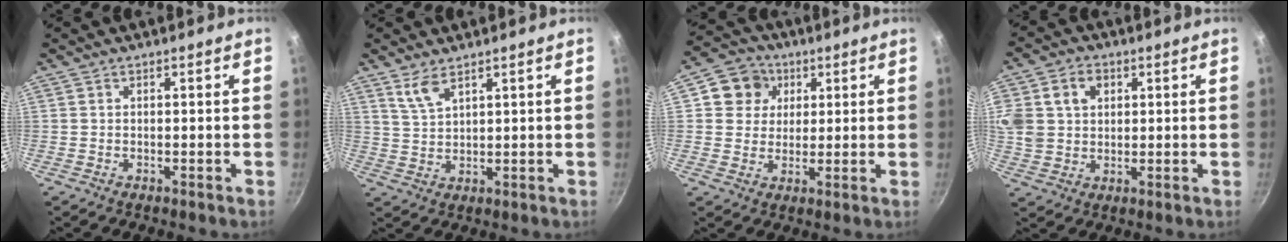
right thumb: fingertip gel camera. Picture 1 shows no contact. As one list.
[{"total": 4.3, "force": [3.0, 1.5, 2.7], "torque": [-0.052, -0.018, 0.067]}, {"total": 8.2, "force": [2.7, 7.3, 2.4], "torque": [-0.004, 0.006, 0.035]}, {"total": 14.2, "force": [3.9, 11.6, 7.3], "torque": [-0.164, 0.018, 0.072]}]